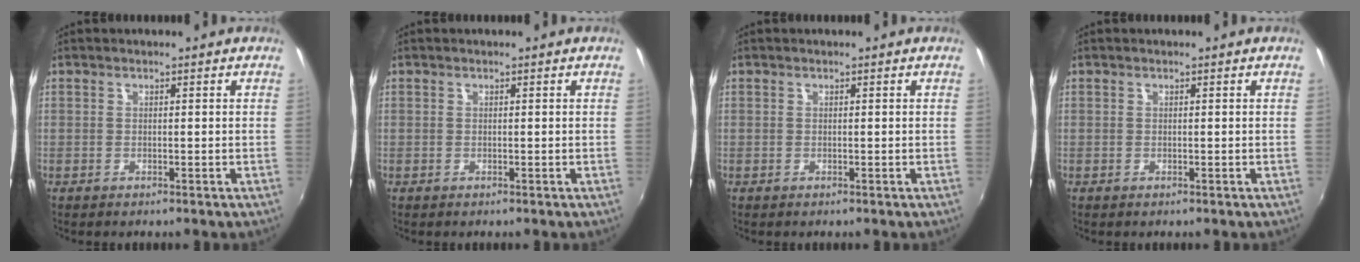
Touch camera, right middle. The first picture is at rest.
{"total": 0.0}
{"total": 0.0}
{"total": 0.0}